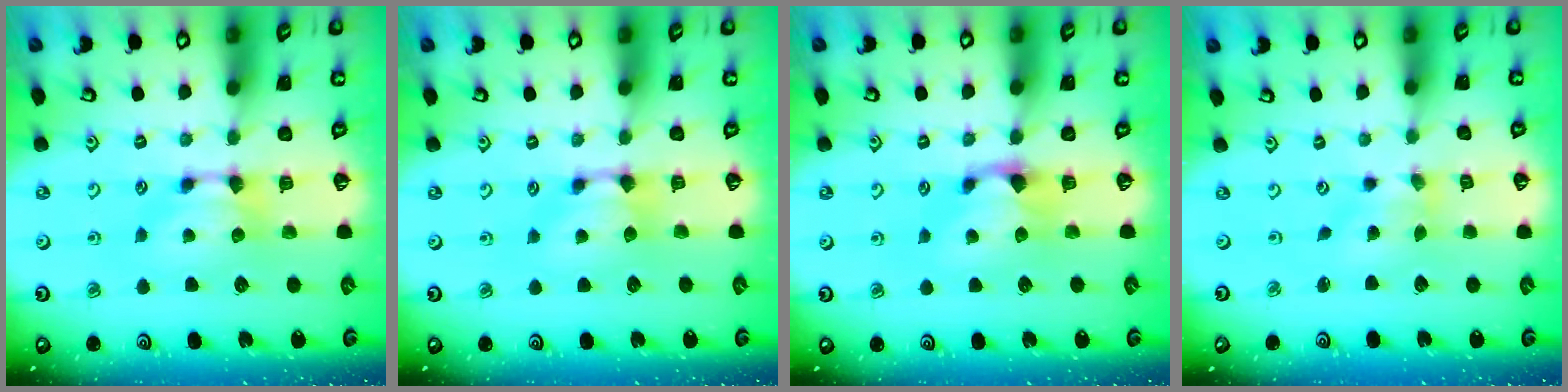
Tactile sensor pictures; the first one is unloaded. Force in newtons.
{"total": 0.6, "press": 0.3, "slide": 0.5}
{"total": 1.0, "press": 0.1, "slide": 1.0}
{"total": 1.2, "press": 0.6, "slide": 1.1}